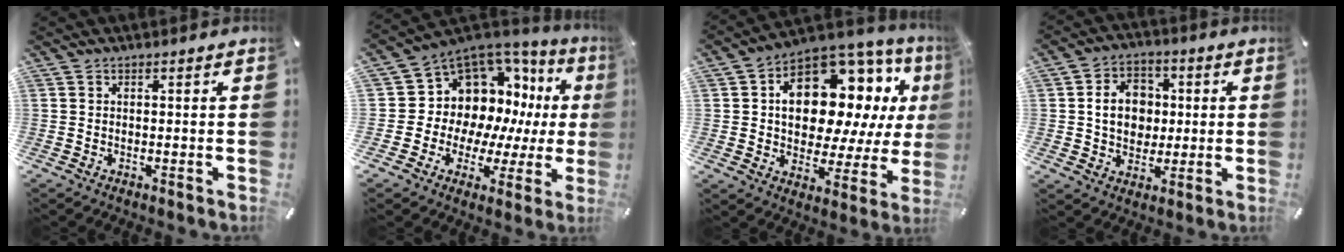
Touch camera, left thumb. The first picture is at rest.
{"total": 11.2, "force": [4.7, 9.6, 3.4], "torque": [-0.061, -0.076, 0.102]}
{"total": 18.0, "force": [5.9, 11.4, 12.7], "torque": [-0.212, -0.044, 0.102]}
{"total": 10.0, "force": [0.7, 8.4, 5.3], "torque": [-0.090, 0.012, 0.012]}